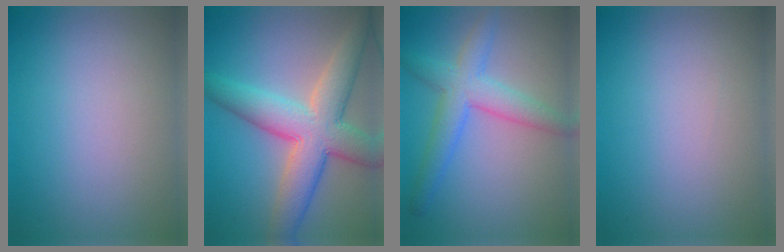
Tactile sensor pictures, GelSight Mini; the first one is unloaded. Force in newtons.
{"total": 8.7, "press": 8.6, "slide": 0.4}
{"total": 4.8, "press": 4.8, "slide": 0.1}
{"total": 0.0}